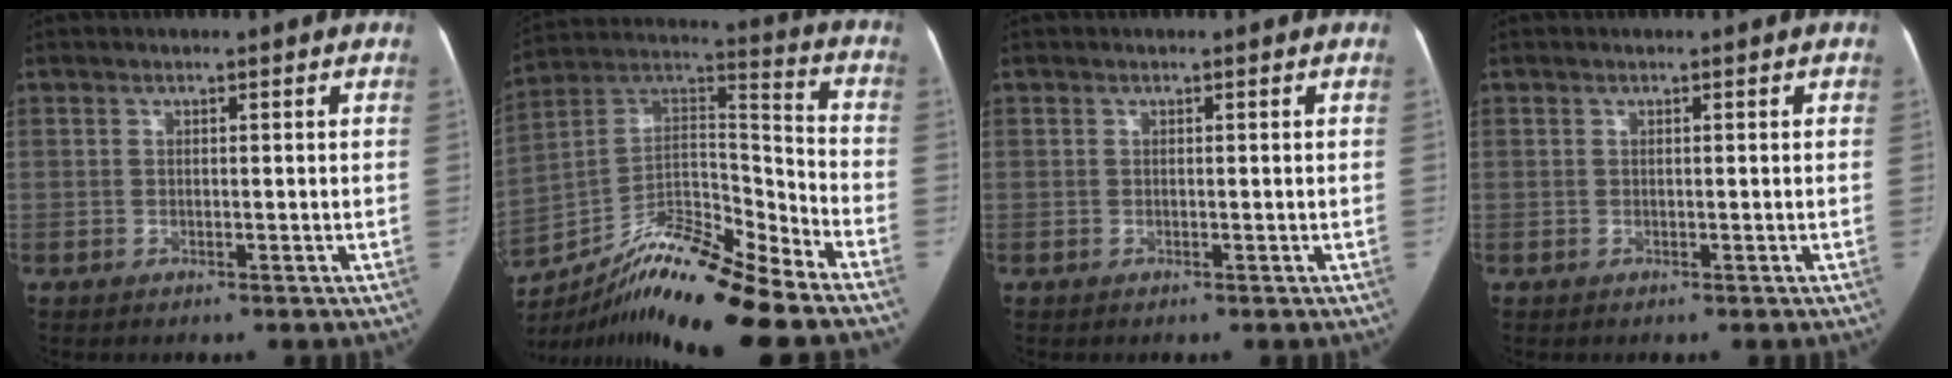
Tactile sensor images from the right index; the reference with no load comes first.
{"total": 17.9, "force": [-14.4, 1.1, 10.6], "torque": [-0.194, 0.040, -0.250]}
{"total": 0.0}
{"total": 0.0}